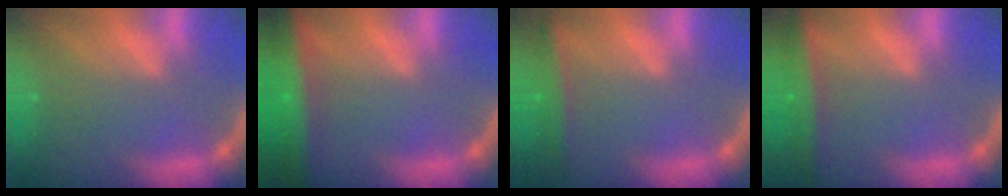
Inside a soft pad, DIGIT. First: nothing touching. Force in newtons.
{"total": 9.0}
{"total": 3.4}
{"total": 5.0}